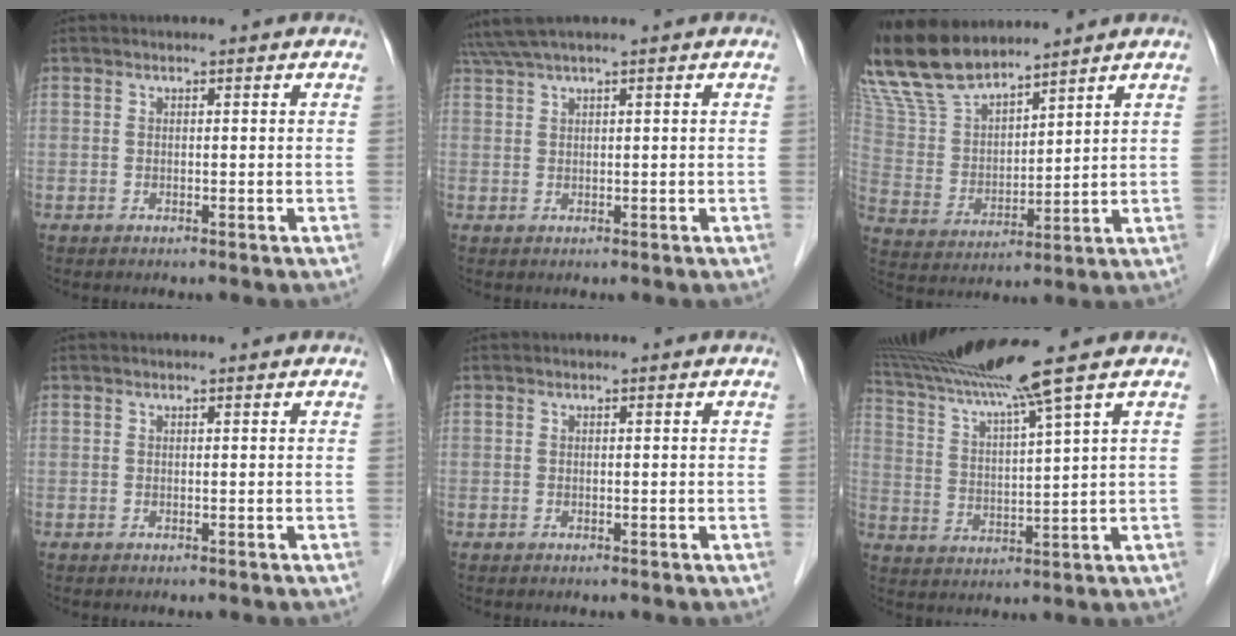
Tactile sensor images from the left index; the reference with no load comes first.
{"total": 3.2, "force": [2.6, -0.7, 1.8], "torque": [-0.043, 0.026, 0.057]}
{"total": 13.9, "force": [12.5, 2.7, 5.5], "torque": [-0.130, 0.010, 0.257]}
{"total": 0.0}
{"total": 0.0}
{"total": 13.0, "force": [10.4, -2.8, 7.2], "torque": [-0.128, -0.005, 0.178]}